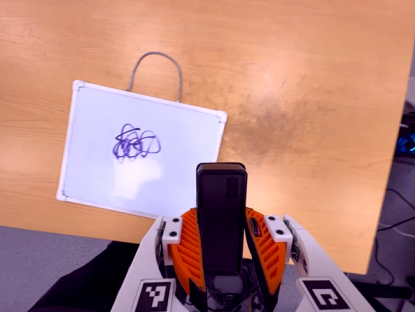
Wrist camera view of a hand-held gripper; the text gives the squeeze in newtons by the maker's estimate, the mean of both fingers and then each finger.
{"total": 4.5, "left": 3.0, "right": 6.0}